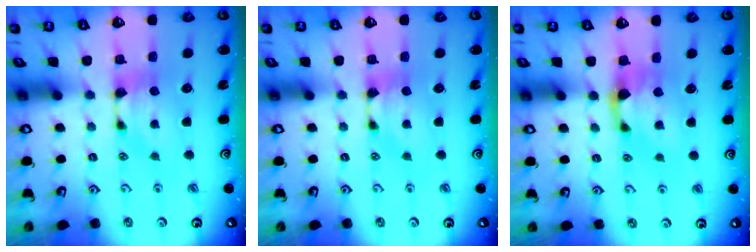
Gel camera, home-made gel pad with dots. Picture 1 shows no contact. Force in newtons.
{"total": 0.0}
{"total": 1.4, "press": 0.6, "slide": 1.2}